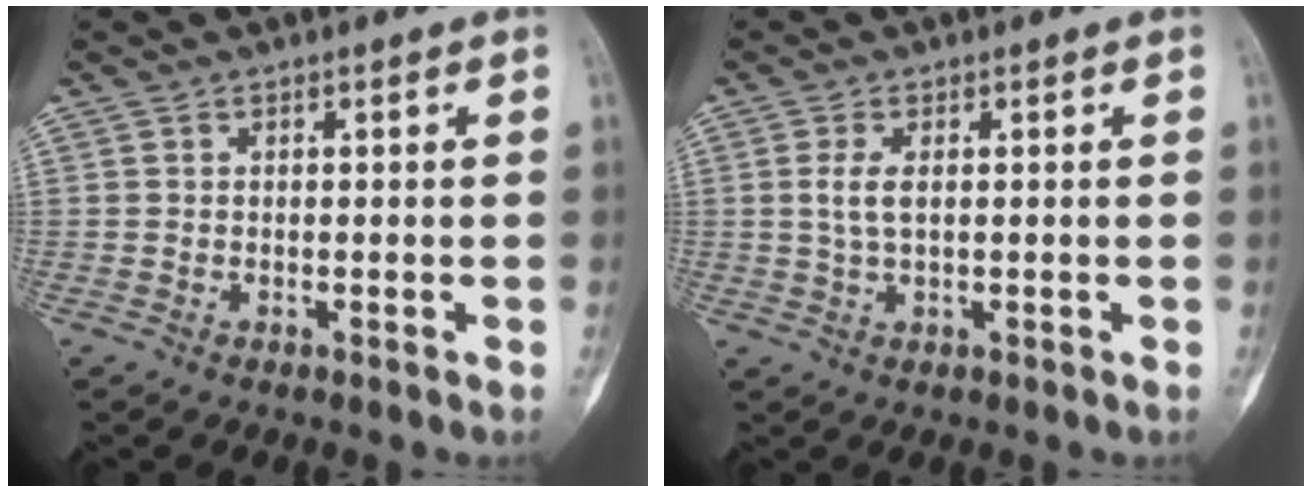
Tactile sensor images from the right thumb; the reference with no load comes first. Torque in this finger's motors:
{"motor_torque": [0.80, 0.74, 0.48, -0.24, 0.19]}